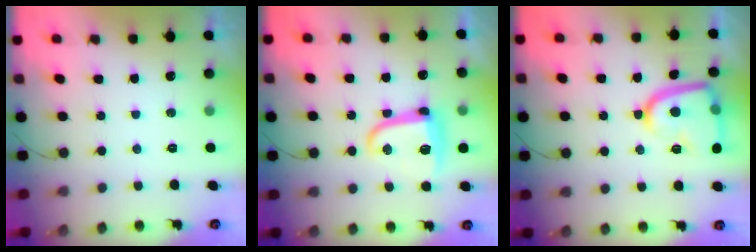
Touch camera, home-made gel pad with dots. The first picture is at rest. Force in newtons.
{"total": 12.6, "press": 12.6, "slide": 0.2}
{"total": 15.0, "press": 15.0, "slide": 0.8}